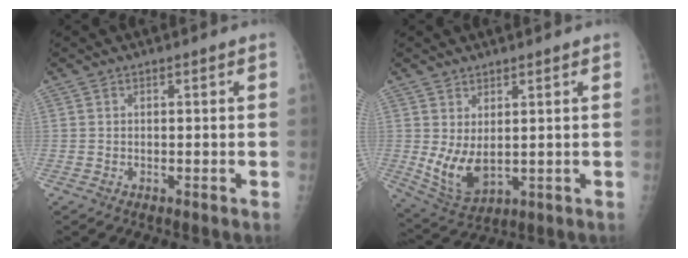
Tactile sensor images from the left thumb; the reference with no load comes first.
{"total": 7.8, "force": [1.0, 4.2, 6.5], "torque": [-0.114, -0.021, 0.038]}